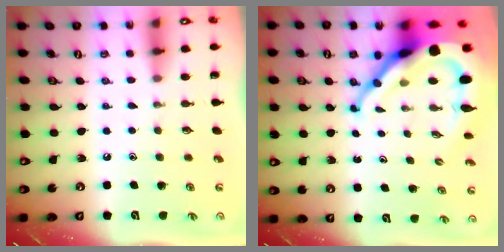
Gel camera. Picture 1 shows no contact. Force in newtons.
{"total": 16.4, "press": 16.3, "slide": 1.4}